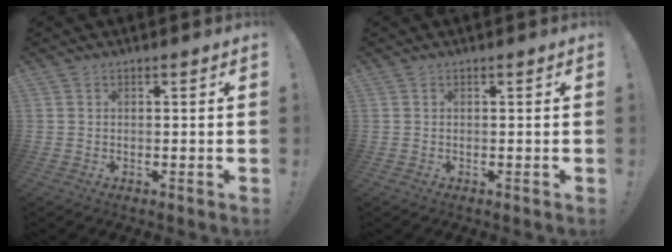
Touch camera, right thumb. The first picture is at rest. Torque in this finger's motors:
{"motor_torque": [0.00, 0.00, 0.00, 0.00, 0.00]}